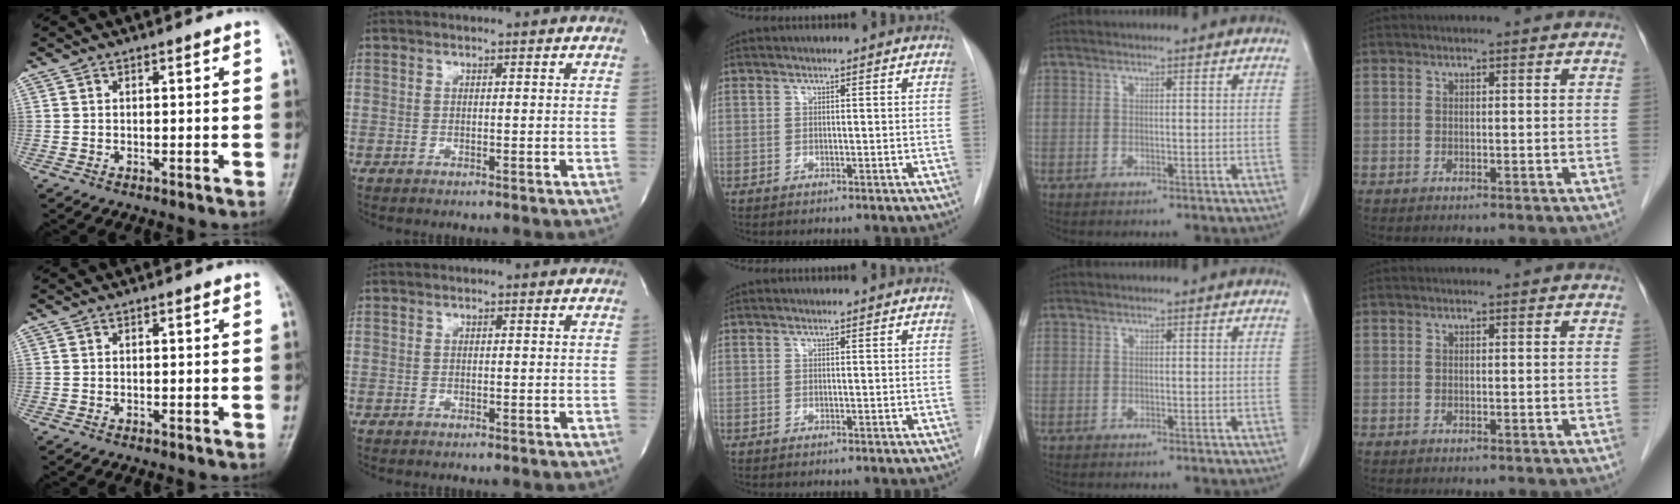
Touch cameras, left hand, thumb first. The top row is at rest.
{}